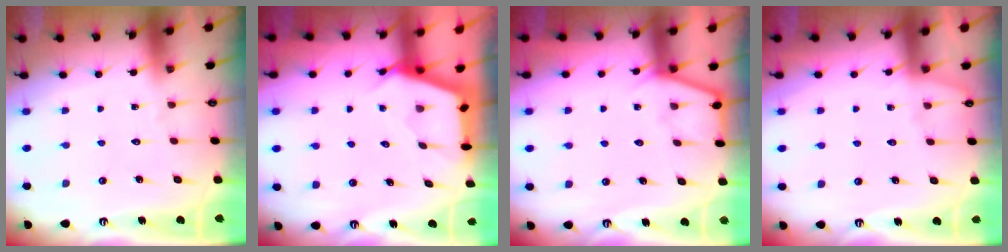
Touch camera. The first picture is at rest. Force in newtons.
{"total": 2.6, "press": 2.6, "slide": 0.4}
{"total": 5.5, "press": 5.5, "slide": 0.4}
{"total": 2.4, "press": 2.4, "slide": 0.4}